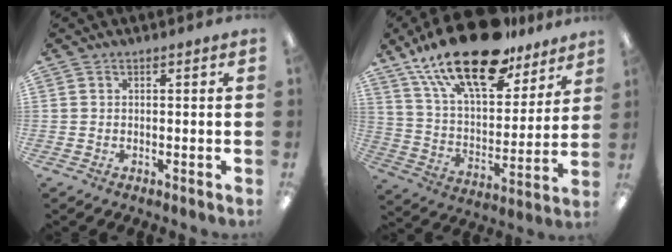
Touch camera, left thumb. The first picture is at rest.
{"total": 23.7, "force": [16.8, 9.1, 14.1], "torque": [-0.259, -0.100, 0.290]}